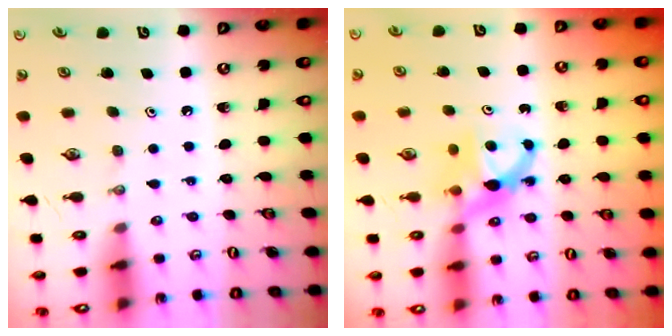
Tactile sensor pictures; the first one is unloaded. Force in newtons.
{"total": 7.1, "press": 7.0, "slide": 0.3}